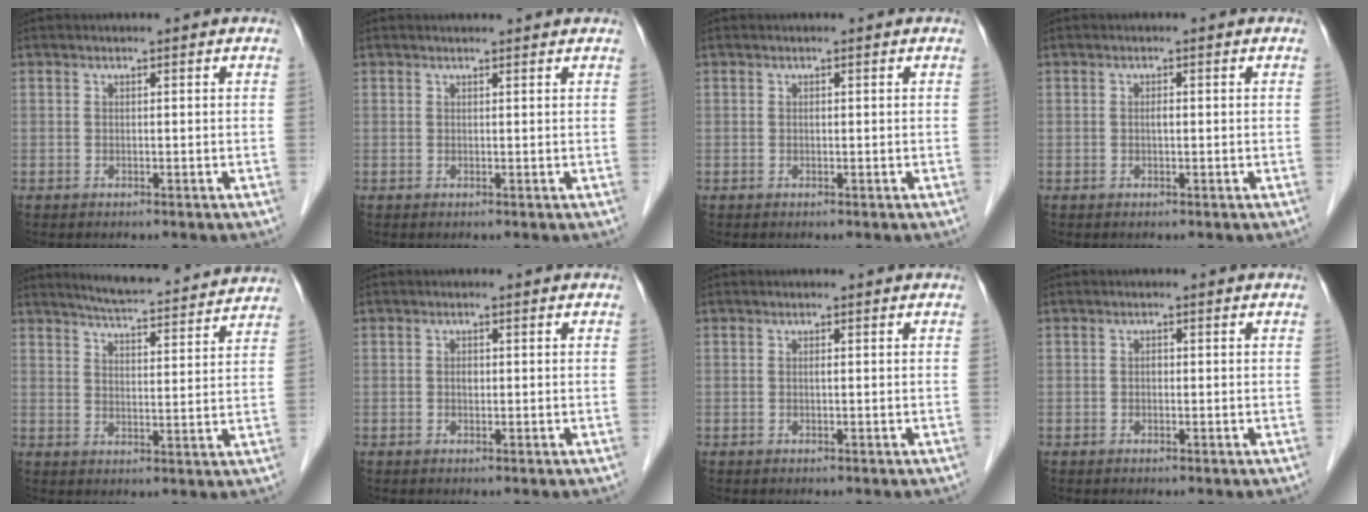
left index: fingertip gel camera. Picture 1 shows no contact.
{"total": 2.8, "force": [2.7, 0.2, 0.9], "torque": [-0.012, 0.011, 0.027]}
{"total": 0.5, "force": [-0.5, 0.0, 0.1], "torque": [-0.003, -0.005, -0.008]}
{"total": 0.9, "force": [-0.6, 0.1, 0.6], "torque": [-0.011, -0.005, -0.010]}
{"total": 15.5, "force": [14.5, 1.5, 5.1], "torque": [-0.075, -0.004, 0.186]}
{"total": 0.9, "force": [-0.6, 0.5, 0.6], "torque": [-0.011, -0.004, -0.009]}
{"total": 0.6, "force": [-0.6, -0.1, 0.2], "torque": [-0.004, -0.006, -0.009]}
{"total": 0.8, "force": [-0.7, 0.3, 0.3], "torque": [-0.006, -0.003, -0.013]}